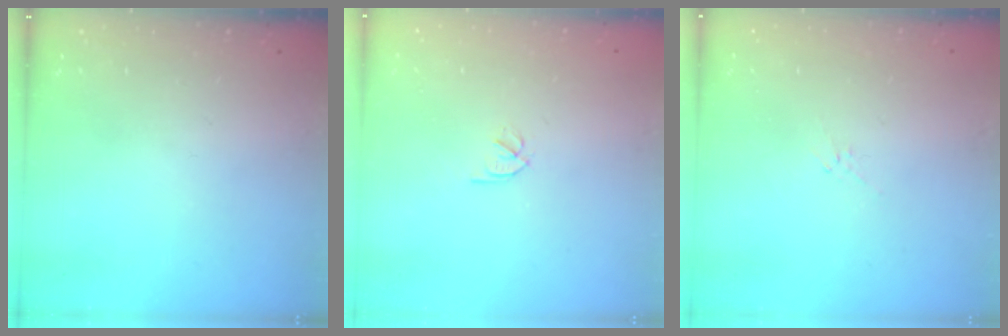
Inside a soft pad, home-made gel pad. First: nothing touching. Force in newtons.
{"total": 1.8, "press": 1.7, "slide": 0.5}
{"total": 2.1, "press": 2.0, "slide": 0.6}